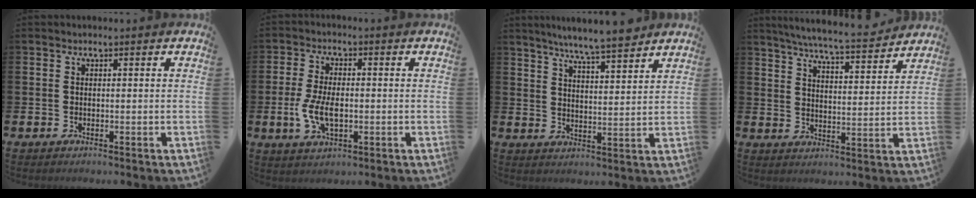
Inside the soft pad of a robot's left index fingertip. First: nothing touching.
{"total": 5.8, "force": [-0.8, 3.0, 4.9], "torque": [-0.104, -0.001, -0.019]}
{"total": 7.0, "force": [6.6, 0.1, 2.3], "torque": [-0.059, -0.031, 0.116]}
{"total": 6.7, "force": [6.4, 0.1, 2.0], "torque": [-0.055, -0.044, 0.109]}